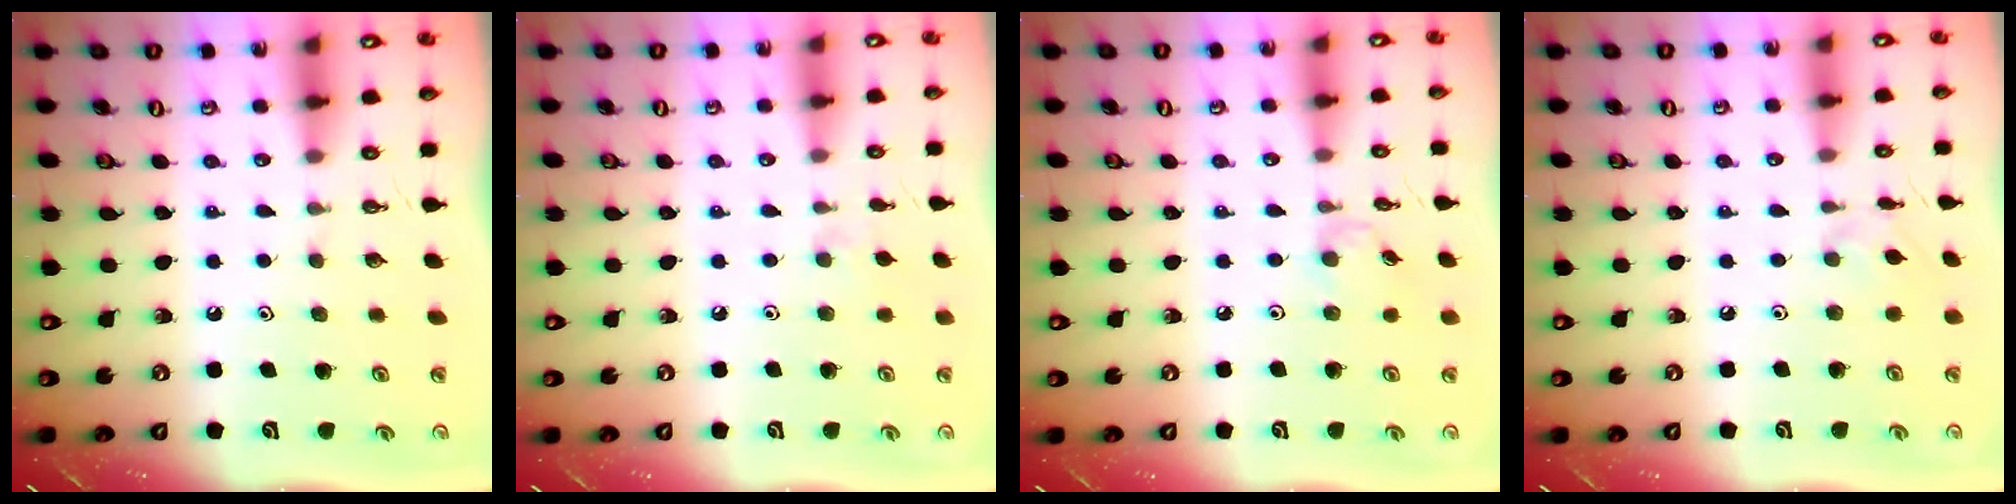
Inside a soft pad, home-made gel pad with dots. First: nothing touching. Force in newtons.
{"total": 2.4, "press": 2.4, "slide": 0.5}
{"total": 3.0, "press": 3.0, "slide": 0.4}
{"total": 2.4, "press": 2.4, "slide": 0.5}